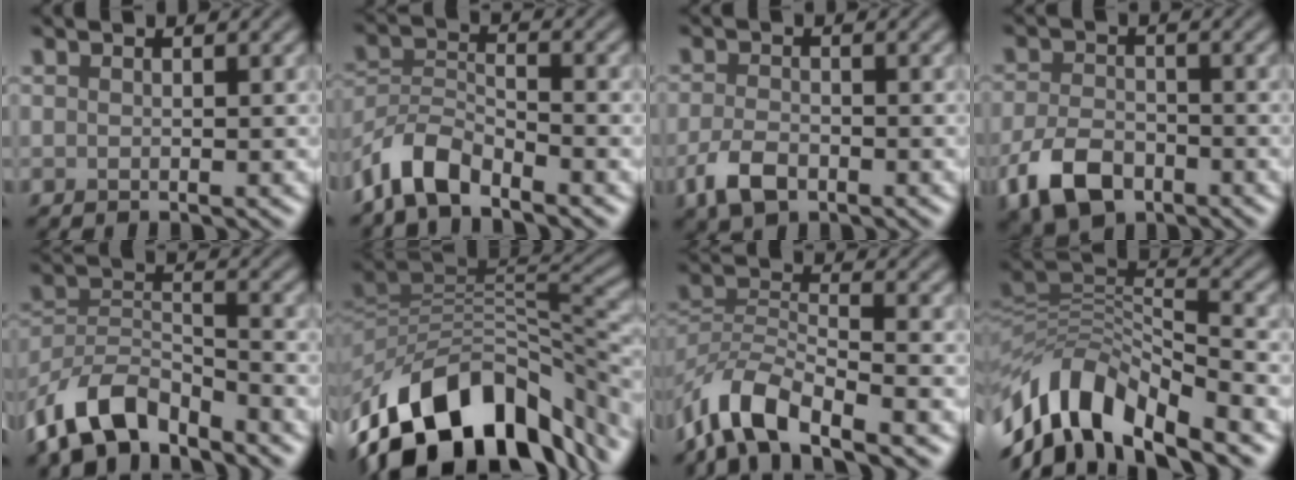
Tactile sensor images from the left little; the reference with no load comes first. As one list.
[{"total": 4.8, "force": [-3.9, 1.5, 2.2], "torque": [-0.040, 0.001, -0.088]}, {"total": 3.2, "force": [-1.7, 1.7, 2.0], "torque": [-0.044, -0.003, -0.039]}, {"total": 5.4, "force": [-3.0, 3.2, 3.2], "torque": [-0.067, -0.007, -0.063]}, {"total": 7.6, "force": [-5.9, 3.0, 3.7], "torque": [-0.063, -0.004, -0.120]}, {"total": 14.3, "force": [-7.5, 8.1, 9.1], "torque": [-0.172, 0.011, -0.129]}, {"total": 7.3, "force": [-5.3, 2.4, 4.3], "torque": [-0.077, 0.000, -0.114]}, {"total": 10.0, "force": [-5.8, 4.6, 6.7], "torque": [-0.114, 0.011, -0.118]}]